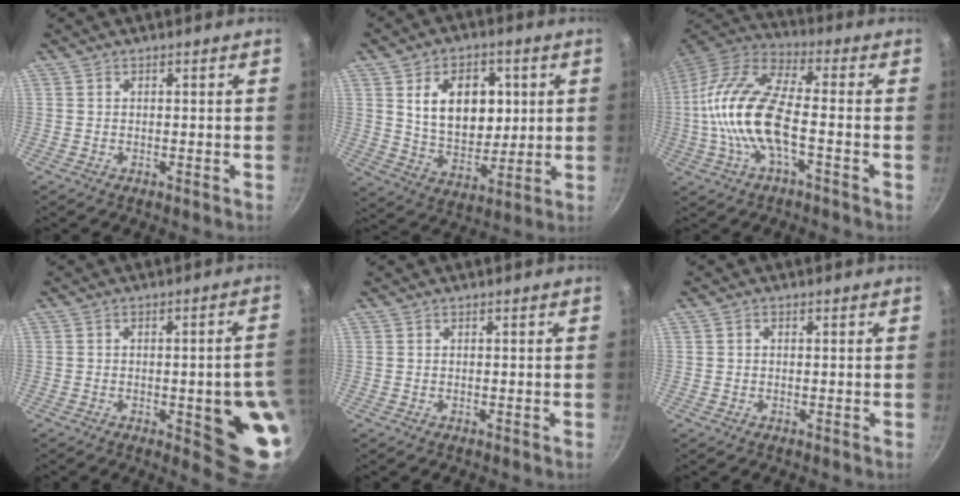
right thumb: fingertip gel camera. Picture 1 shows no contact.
{"total": 15.2, "force": [3.8, 10.5, 10.3], "torque": [-0.119, -0.017, 0.069]}
{"total": 17.0, "force": [-2.5, 6.6, 15.4], "torque": [-0.304, 0.036, -0.064]}
{"total": 13.9, "force": [-2.8, 4.2, 13.0], "torque": [-0.110, 0.011, -0.031]}
{"total": 0.0}
{"total": 0.8, "force": [0.1, 0.6, 0.4], "torque": [-0.006, 0.006, 0.001]}